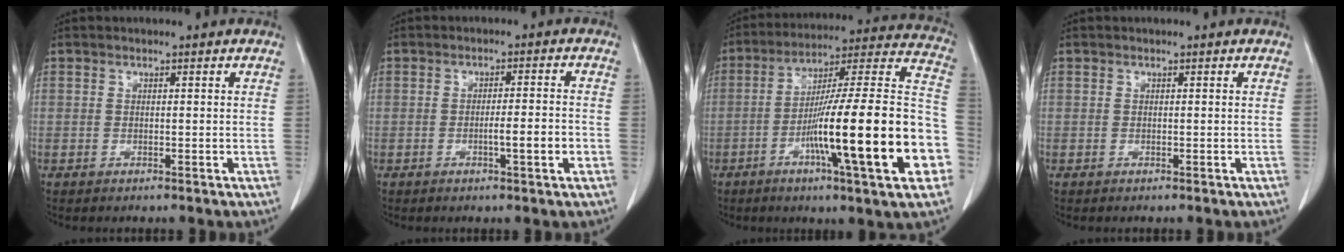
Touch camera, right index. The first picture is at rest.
{"total": 4.3, "force": [-1.6, 0.0, 4.0], "torque": [-0.059, -0.002, -0.023]}
{"total": 25.9, "force": [-7.6, 1.1, 24.7], "torque": [-0.305, 0.003, -0.124]}
{"total": 0.0}